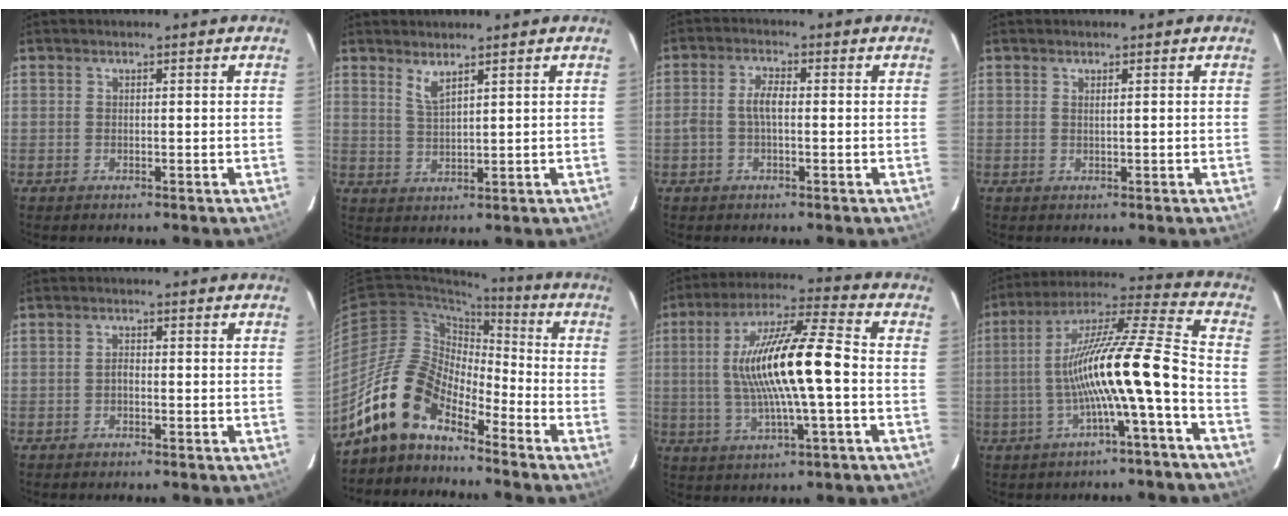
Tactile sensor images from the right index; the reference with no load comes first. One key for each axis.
{"total": 3.0, "fx": 2.3, "fy": 0.3, "fz": 1.9, "tx": -0.037, "ty": -0.003, "tz": 0.044}
{"total": 3.6, "fx": -0.5, "fy": 1.4, "fz": 3.3, "tx": -0.071, "ty": 0.009, "tz": -0.009}
{"total": 0.7, "fx": 0.2, "fy": -0.3, "fz": 0.6, "tx": -0.011, "ty": 0.000, "tz": 0.003}
{"total": 0.9, "fx": -0.6, "fy": 0.5, "fz": 0.6, "tx": -0.011, "ty": 0.005, "tz": -0.013}
{"total": 13.3, "fx": -10.3, "fy": 5.4, "fz": 6.5, "tx": -0.117, "ty": 0.016, "tz": -0.210}
{"total": 16.2, "fx": -0.6, "fy": 2.0, "fz": 16.1, "tx": -0.299, "ty": 0.010, "tz": -0.012}
{"total": 16.5, "fx": -4.8, "fy": 0.3, "fz": 15.8, "tx": -0.275, "ty": 0.007, "tz": -0.085}